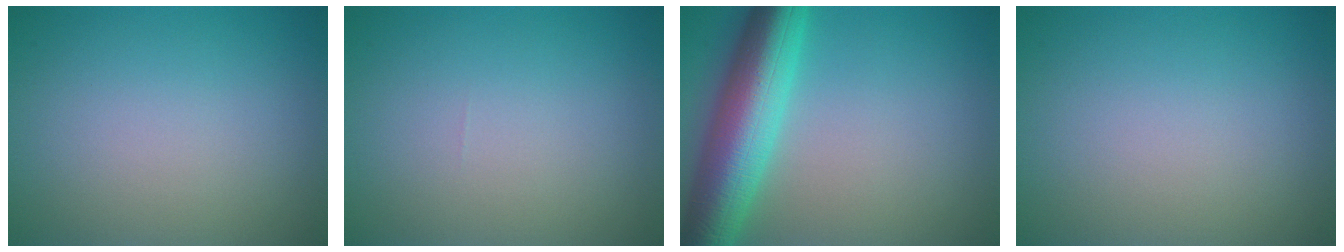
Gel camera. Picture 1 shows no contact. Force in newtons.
{"total": 0.0}
{"total": 9.2, "press": 9.2, "slide": 0.1}
{"total": 0.0}